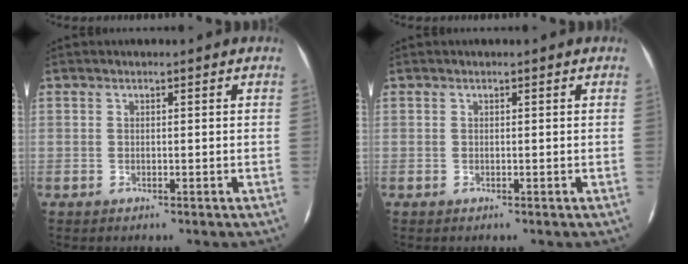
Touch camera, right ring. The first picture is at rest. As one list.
[{"total": 0.0}]